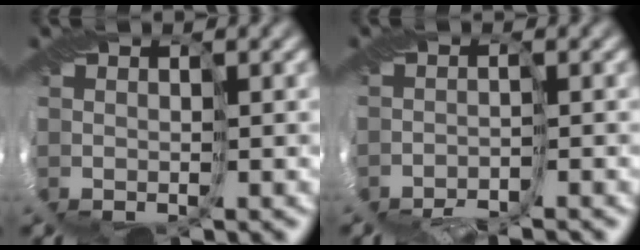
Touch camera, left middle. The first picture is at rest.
{"total": 3.1, "force": [-3.1, -0.1, 0.1], "torque": [0.003, -0.005, -0.059]}